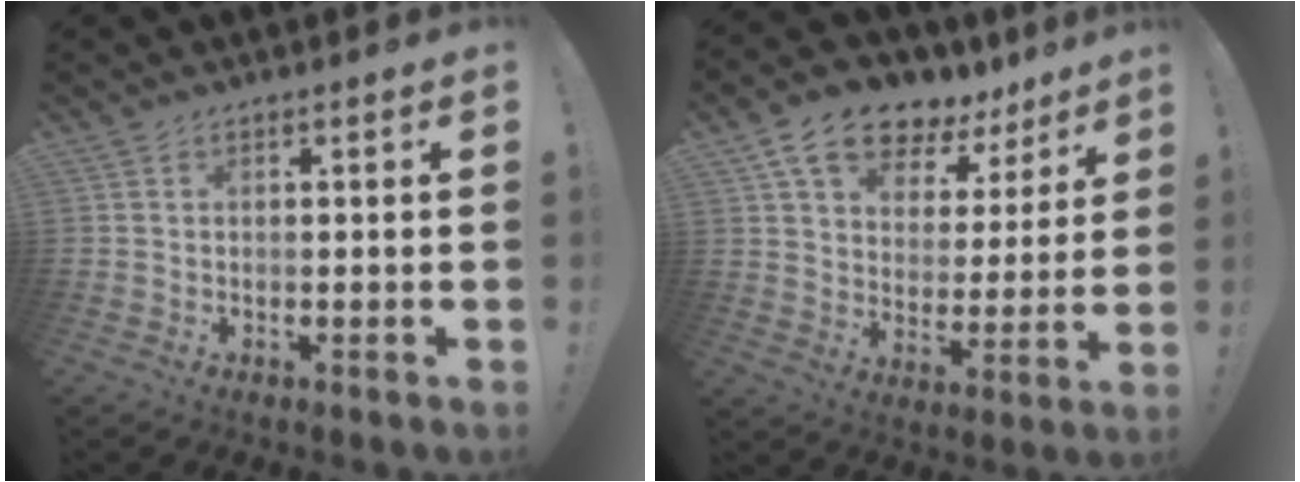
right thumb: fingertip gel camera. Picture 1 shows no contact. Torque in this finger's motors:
{"motor_torque": [0.46, 2.63, 0.55, 0.24, 0.03]}